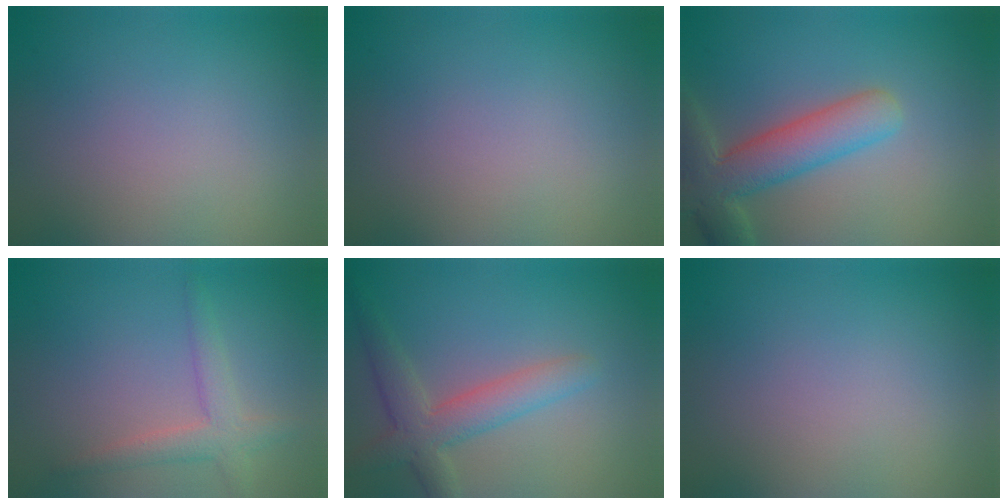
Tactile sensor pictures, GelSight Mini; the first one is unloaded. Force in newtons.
{"total": 0.0}
{"total": 6.8, "press": 6.7, "slide": 0.7}
{"total": 2.8, "press": 2.8, "slide": 0.2}
{"total": 4.4, "press": 4.4, "slide": 0.3}
{"total": 0.0}